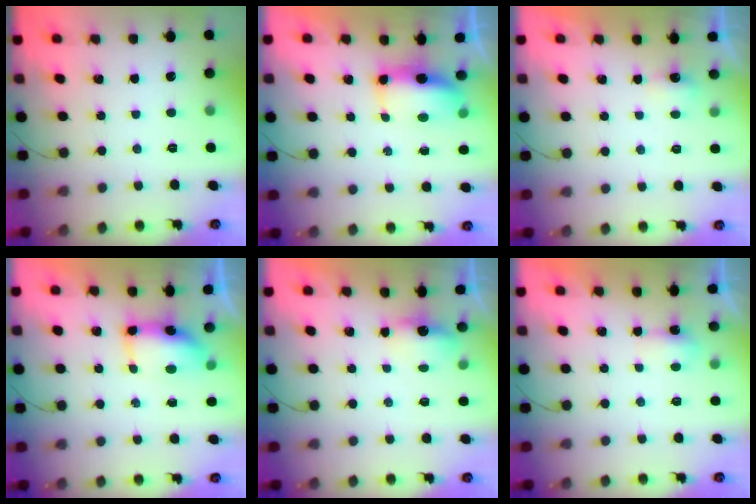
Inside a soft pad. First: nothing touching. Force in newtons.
{"total": 7.4, "press": 7.4, "slide": 0.8}
{"total": 2.4, "press": 2.3, "slide": 0.6}
{"total": 7.1, "press": 7.1, "slide": 0.5}
{"total": 6.4, "press": 4.0, "slide": 5.0}
{"total": 3.8, "press": 3.5, "slide": 1.5}